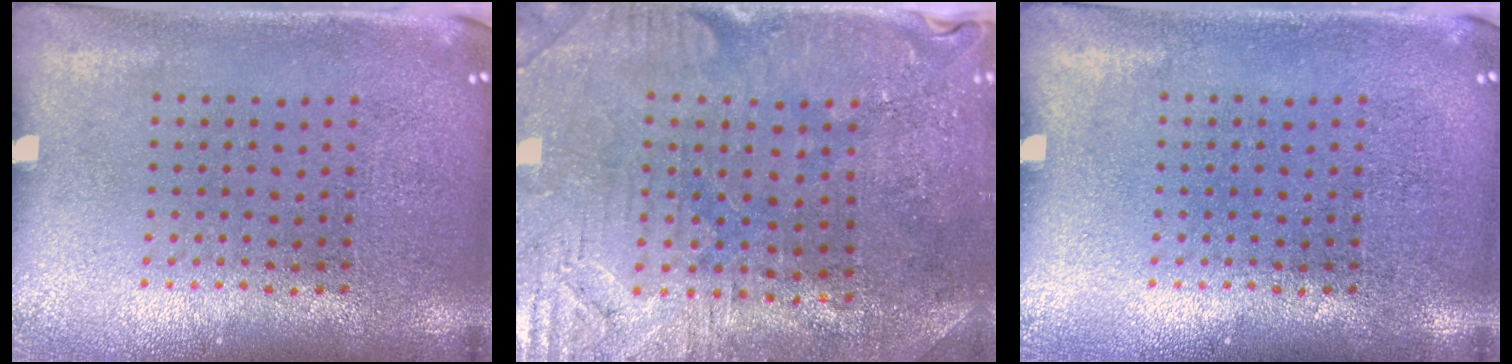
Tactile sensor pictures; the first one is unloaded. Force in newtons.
{"total": 0.9, "press": 0.8, "slide": 0.4}
{"total": 0.0}